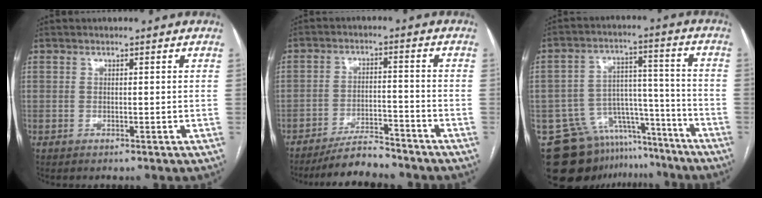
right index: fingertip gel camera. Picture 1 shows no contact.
{"total": 7.1, "force": [-6.6, 1.3, 2.2], "torque": [-0.038, -0.008, -0.114]}
{"total": 15.5, "force": [-12.7, 8.5, 2.8], "torque": [-0.043, 0.064, -0.183]}